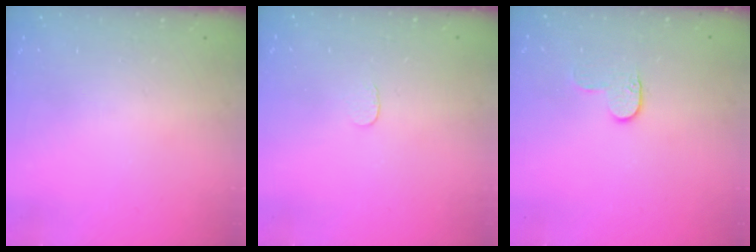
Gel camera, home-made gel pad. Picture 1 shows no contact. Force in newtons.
{"total": 2.6, "press": 2.6, "slide": 0.2}
{"total": 4.6, "press": 4.6, "slide": 0.3}